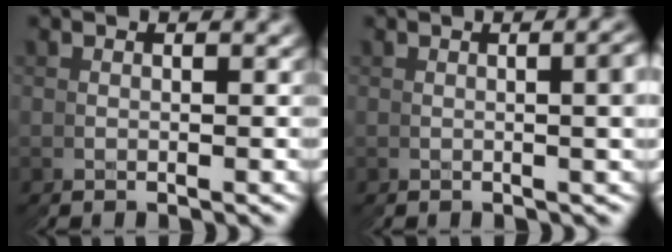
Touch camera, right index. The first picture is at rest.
{"total": 2.4, "force": [0.4, 0.2, 2.3], "torque": [-0.025, 0.005, 0.009]}